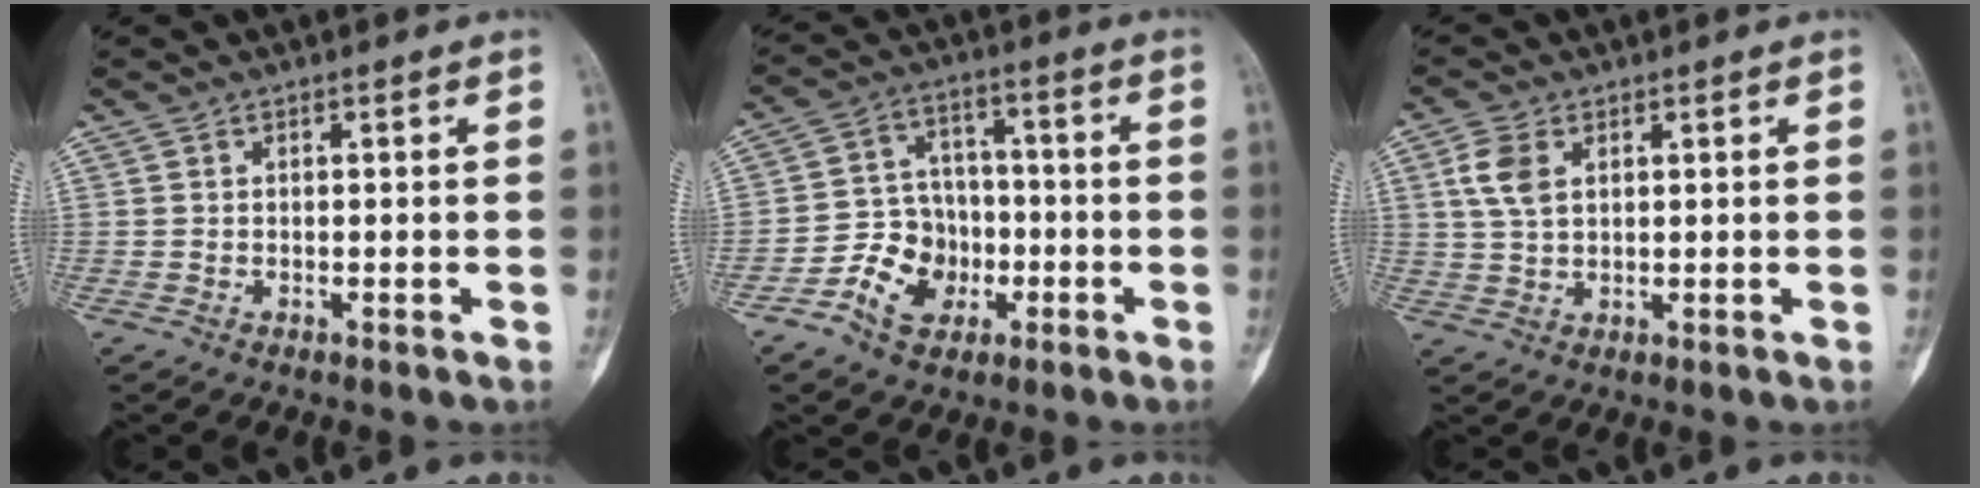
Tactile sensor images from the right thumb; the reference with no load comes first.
{"total": 10.3, "force": [-4.2, 8.2, 4.5], "torque": [-0.039, 0.032, -0.074]}
{"total": 5.5, "force": [1.8, 3.3, 3.9], "torque": [-0.083, 0.002, 0.037]}